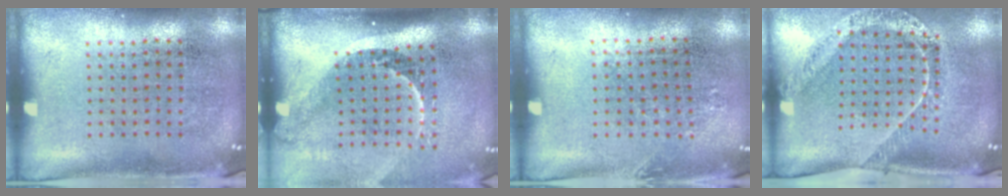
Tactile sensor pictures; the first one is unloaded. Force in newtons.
{"total": 2.2, "press": 1.5, "slide": 1.6}
{"total": 0.8, "press": 0.8, "slide": 0.1}
{"total": 1.5, "press": 1.5, "slide": 0.3}